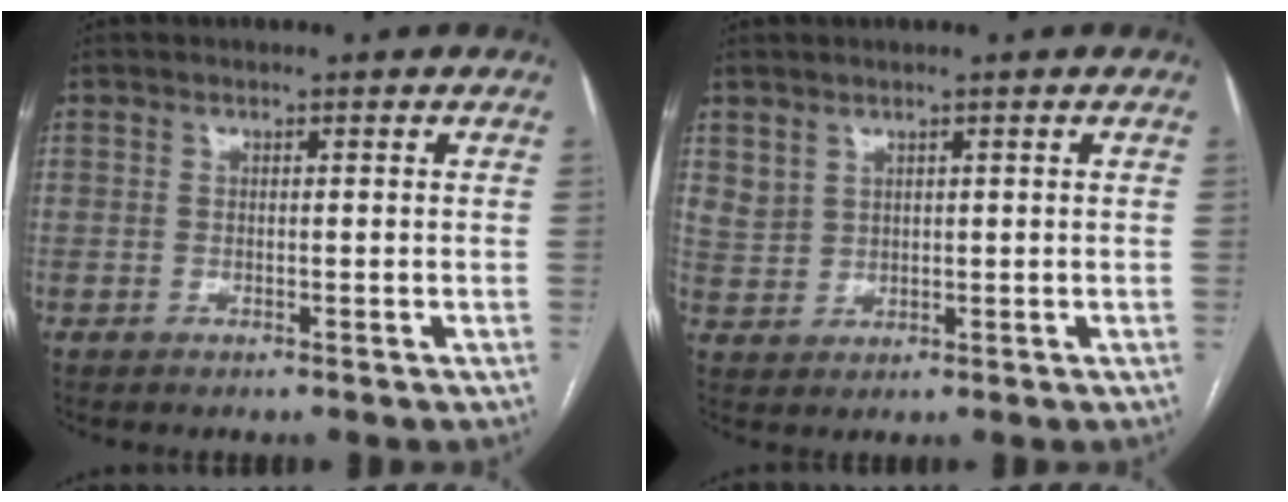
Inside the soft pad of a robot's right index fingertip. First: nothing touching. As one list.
[{"total": 3.1, "force": [2.0, 2.3, 0.7], "torque": [-0.013, 0.000, 0.047]}]